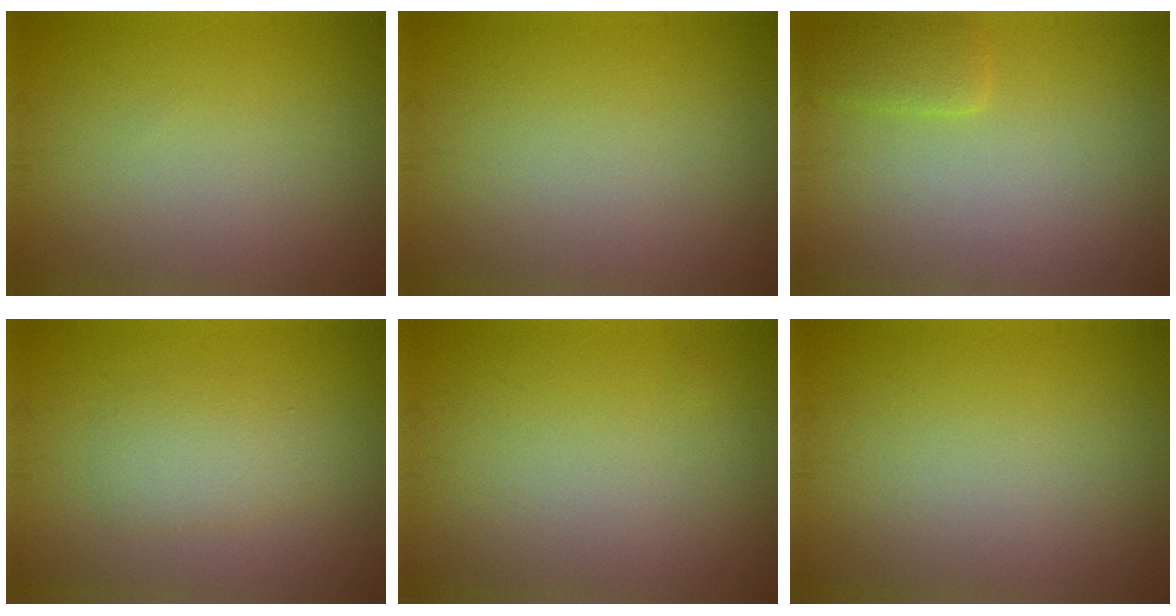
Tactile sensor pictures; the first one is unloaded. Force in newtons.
{"total": 0.0}
{"total": 1.7, "press": 1.7, "slide": 0.2}
{"total": 2.4, "press": 2.4, "slide": 0.2}
{"total": 0.0}
{"total": 0.0}